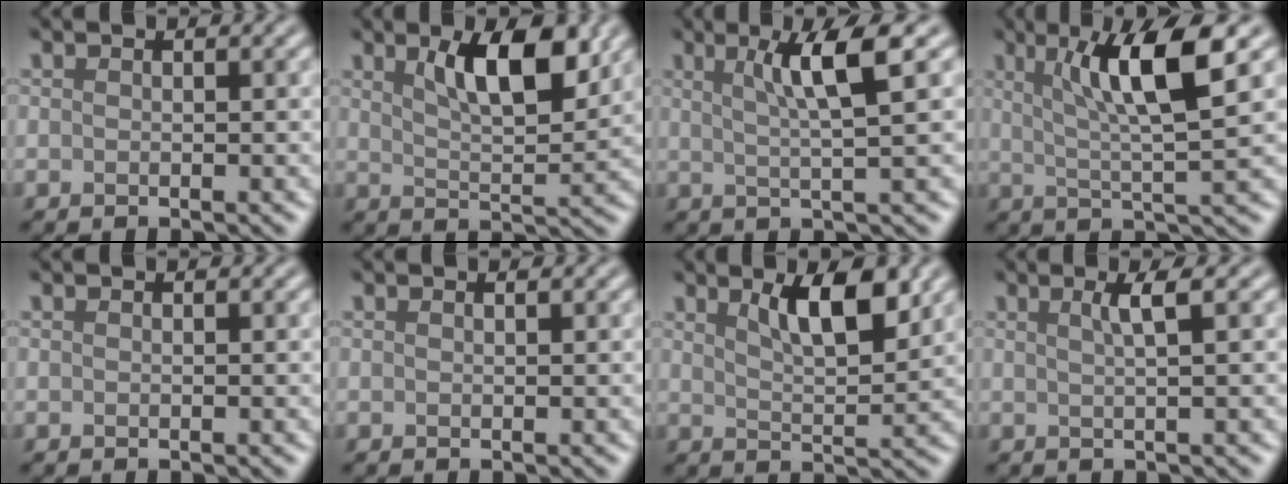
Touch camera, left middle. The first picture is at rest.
{"total": 6.2, "force": [3.0, 2.1, 5.0], "torque": [-0.081, -0.003, 0.048]}
{"total": 4.8, "force": [1.7, 0.6, 4.5], "torque": [-0.073, 0.001, 0.030]}
{"total": 7.5, "force": [2.8, 1.3, 6.9], "torque": [-0.109, 0.003, 0.047]}
{"total": 0.0}
{"total": 0.0}
{"total": 4.9, "force": [2.7, 1.4, 3.9], "torque": [-0.061, -0.002, 0.046]}
{"total": 2.3, "force": [0.8, 0.6, 2.0], "torque": [-0.029, 0.004, 0.009]}